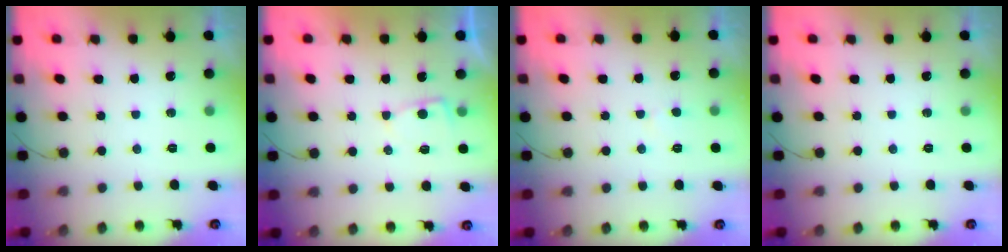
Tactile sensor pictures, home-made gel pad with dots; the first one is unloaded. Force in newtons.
{"total": 3.2, "press": 3.2, "slide": 0.2}
{"total": 3.5, "press": 3.5, "slide": 0.3}
{"total": 0.0}